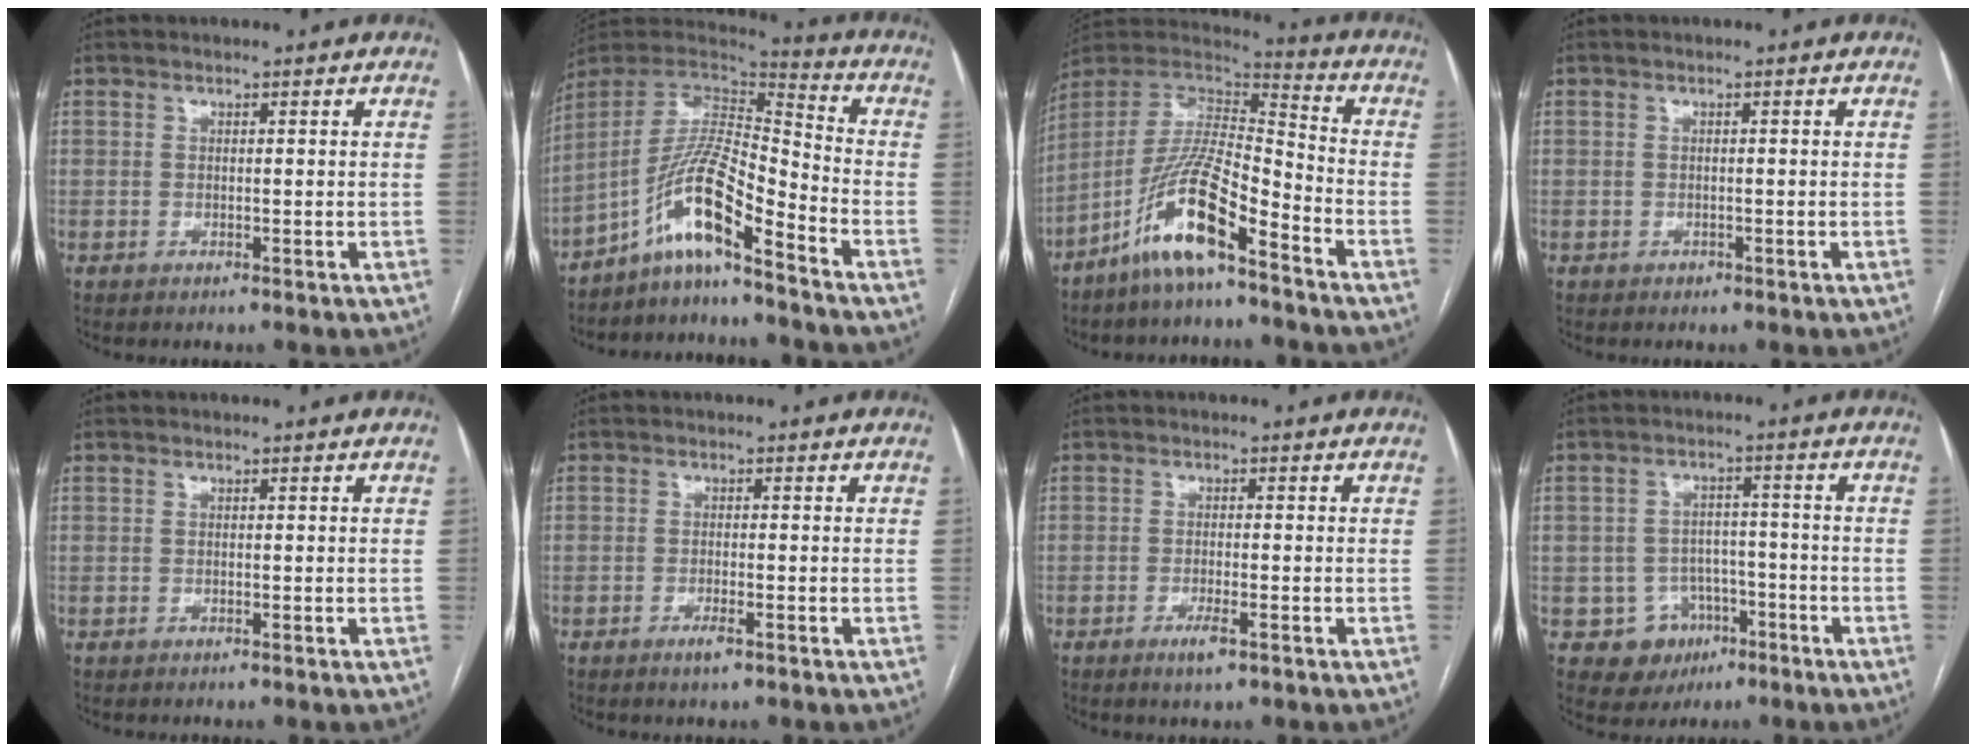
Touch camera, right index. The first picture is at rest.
{"total": 11.8, "force": [-8.1, 1.1, 8.6], "torque": [-0.164, 0.022, -0.149]}
{"total": 14.1, "force": [-9.0, 2.5, 10.6], "torque": [-0.212, 0.003, -0.168]}
{"total": 0.6, "force": [-0.3, 0.5, 0.1], "torque": [-0.006, 0.003, -0.004]}
{"total": 0.0}
{"total": 1.9, "force": [-1.2, 0.3, 1.4], "torque": [-0.026, -0.002, -0.018]}
{"total": 2.7, "force": [-1.5, 0.4, 2.2], "torque": [-0.040, -0.003, -0.025]}
{"total": 6.7, "force": [-2.9, 6.0, 0.9], "torque": [-0.005, 0.015, -0.035]}